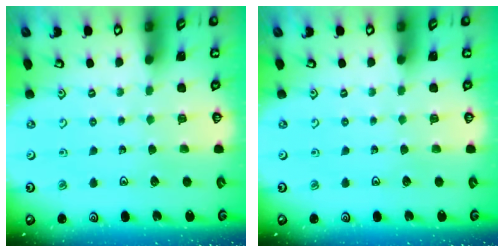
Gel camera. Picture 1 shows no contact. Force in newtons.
{"total": 0.0}